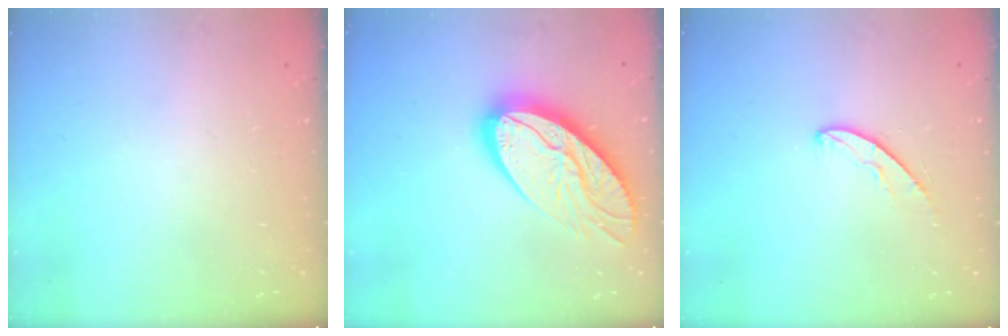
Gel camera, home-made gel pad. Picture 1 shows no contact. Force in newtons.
{"total": 17.7, "press": 17.7, "slide": 1.6}
{"total": 5.2, "press": 5.2, "slide": 0.5}